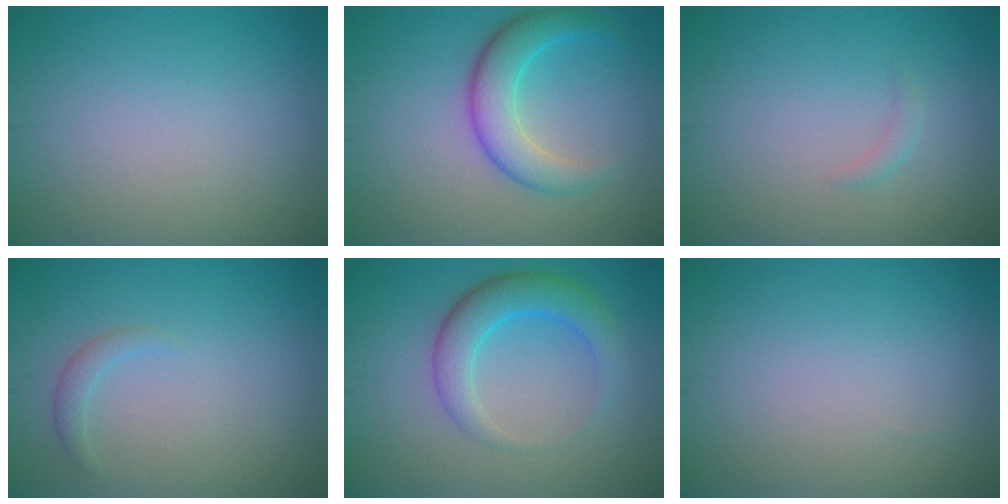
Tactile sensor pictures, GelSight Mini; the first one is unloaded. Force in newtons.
{"total": 4.8, "press": 4.8, "slide": 0.3}
{"total": 0.8, "press": 0.8, "slide": 0.0}
{"total": 1.2, "press": 1.2, "slide": 0.2}
{"total": 4.5, "press": 4.5, "slide": 0.2}
{"total": 0.0}